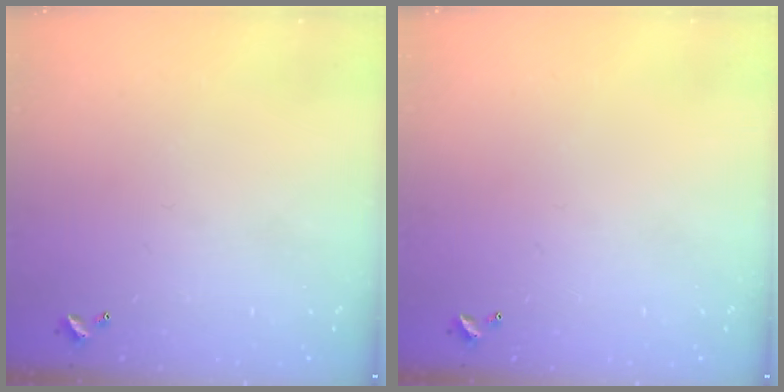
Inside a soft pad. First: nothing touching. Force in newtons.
{"total": 0.0}